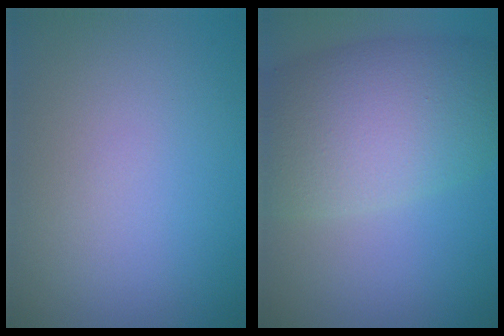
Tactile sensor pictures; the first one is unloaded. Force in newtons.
{"total": 9.6, "press": 9.6, "slide": 0.4}